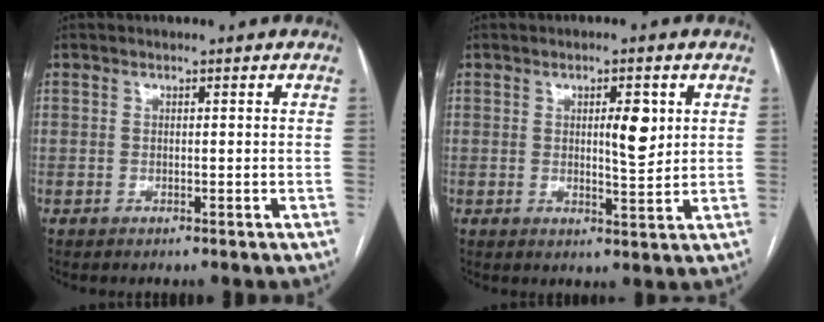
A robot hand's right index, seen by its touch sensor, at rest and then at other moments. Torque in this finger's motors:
{"motor_torque": [0.03, 0.01, 0.13, 0.06]}